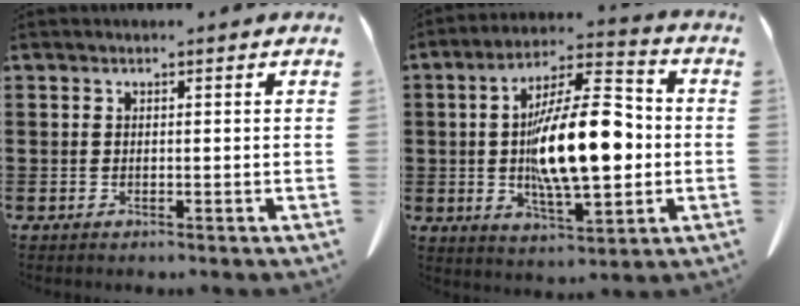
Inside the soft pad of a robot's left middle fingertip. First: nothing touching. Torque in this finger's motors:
{"motor_torque": [2.14, 0.00, 1.05, 0.21]}